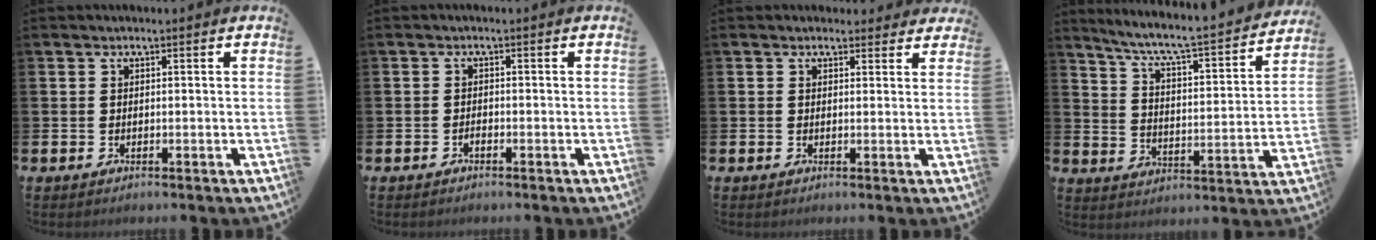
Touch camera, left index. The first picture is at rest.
{"total": 0.7, "force": [-0.6, 0.2, 0.3], "torque": [-0.013, -0.001, -0.011]}
{"total": 1.6, "force": [1.4, 0.8, 0.0], "torque": [0.004, 0.003, 0.023]}
{"total": 6.4, "force": [5.7, 0.3, 2.8], "torque": [-0.076, -0.052, 0.088]}